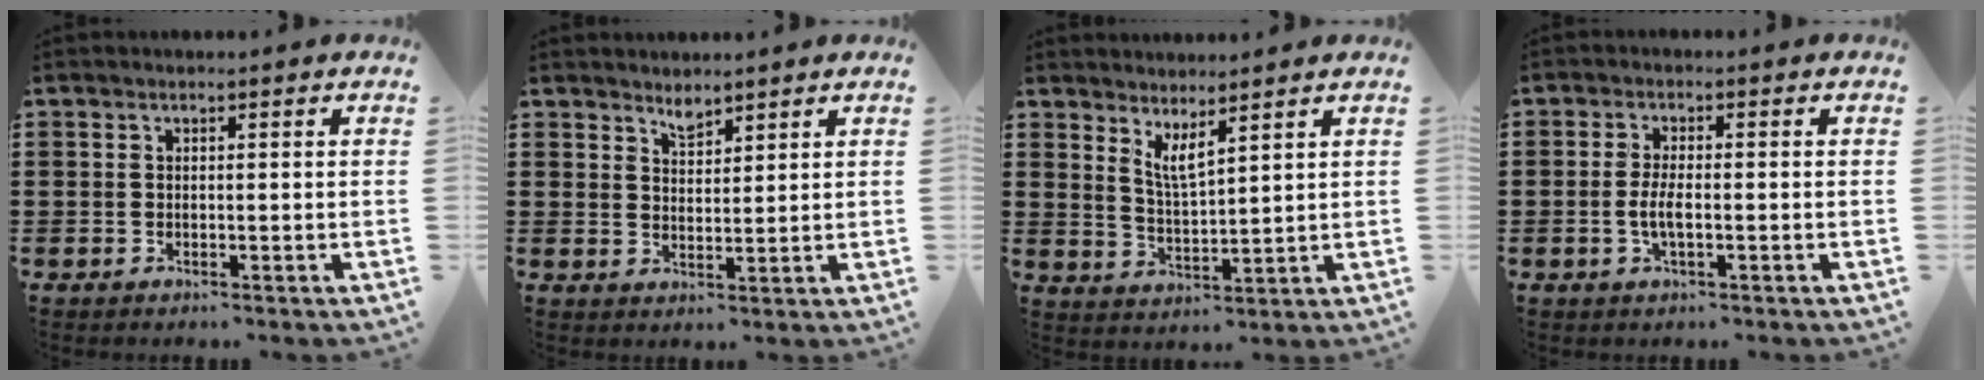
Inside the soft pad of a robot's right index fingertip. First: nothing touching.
{"total": 2.2, "force": [2.1, 0.6, 0.5], "torque": [-0.015, 0.001, 0.041]}
{"total": 3.8, "force": [2.8, 0.5, 2.5], "torque": [-0.057, -0.004, 0.050]}
{"total": 3.1, "force": [-0.7, 0.8, 2.9], "torque": [-0.067, -0.004, -0.018]}